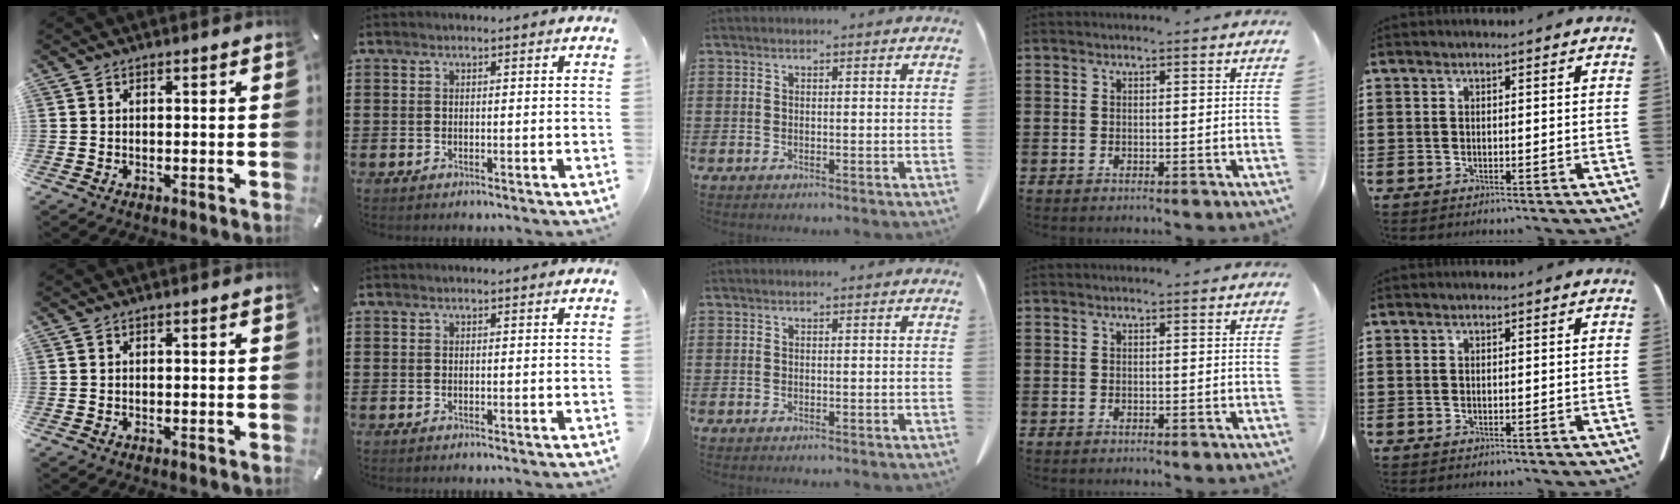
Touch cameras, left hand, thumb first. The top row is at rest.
{}